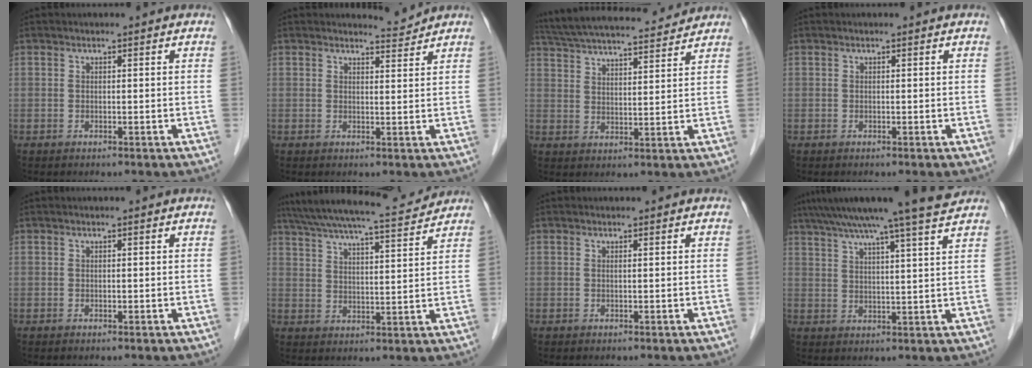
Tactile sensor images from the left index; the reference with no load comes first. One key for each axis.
{"total": 2.1, "fx": 2.0, "fy": -0.5, "fz": -0.6, "tx": -0.002, "ty": -0.015, "tz": 0.032}
{"total": 18.7, "fx": 17.2, "fy": 2.2, "fz": 6.9, "tx": -0.128, "ty": 0.035, "tz": 0.263}
{"total": 0.0}
{"total": 0.0}
{"total": 16.0, "fx": 14.8, "fy": 0.6, "fz": 5.9, "tx": -0.112, "ty": 0.015, "tz": 0.223}
{"total": 0.0}
{"total": 15.2, "fx": 12.6, "fy": -1.2, "fz": 8.2, "tx": -0.139, "ty": 0.019, "tz": 0.175}